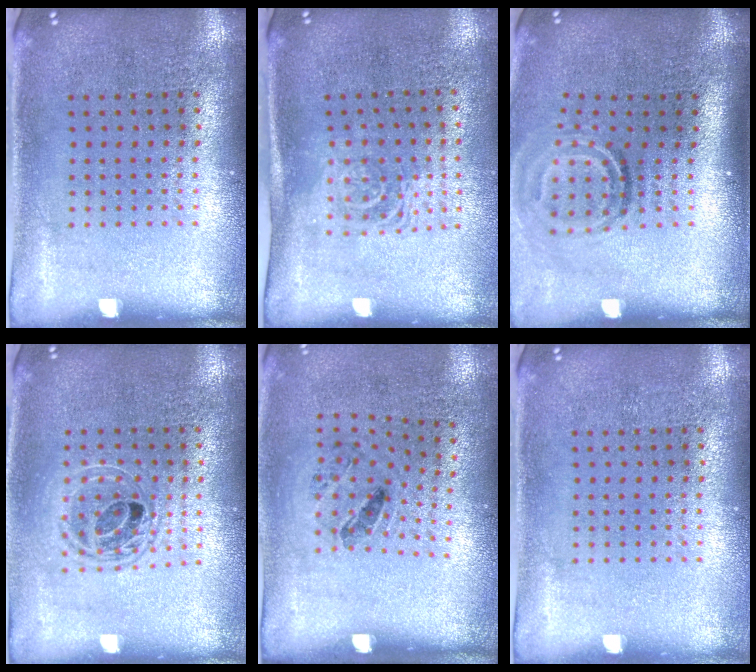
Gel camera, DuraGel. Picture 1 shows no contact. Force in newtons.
{"total": 1.7, "press": 1.3, "slide": 1.1}
{"total": 1.9, "press": 1.2, "slide": 1.5}
{"total": 1.6, "press": 1.3, "slide": 0.8}
{"total": 1.3, "press": 0.7, "slide": 1.1}
{"total": 0.0}